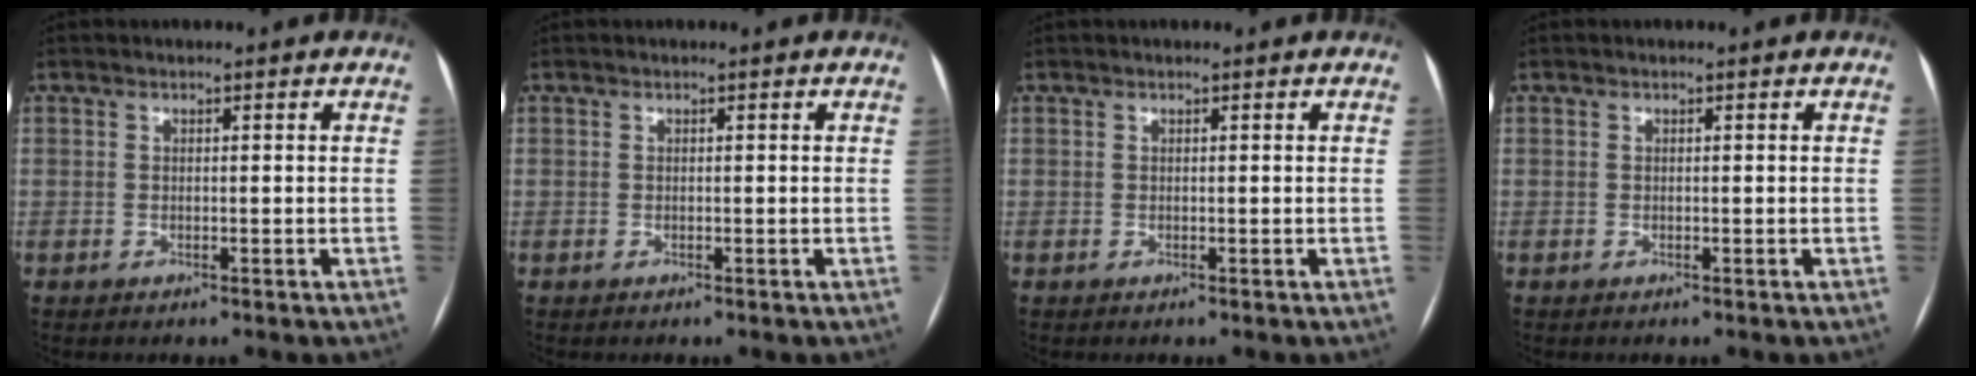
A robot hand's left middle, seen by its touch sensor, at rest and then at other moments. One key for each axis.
{"total": 0.0}
{"total": 0.0}
{"total": 0.0}